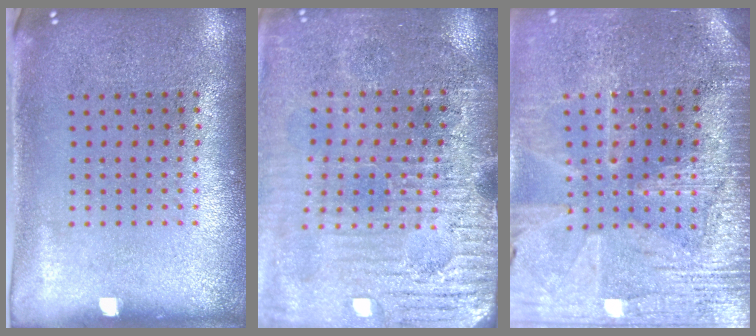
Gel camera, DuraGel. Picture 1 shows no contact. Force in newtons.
{"total": 3.6, "press": 3.5, "slide": 0.5}
{"total": 3.4, "press": 3.2, "slide": 1.0}